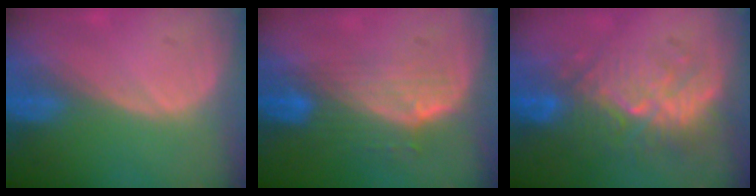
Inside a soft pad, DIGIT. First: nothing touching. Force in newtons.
{"total": 7.3, "press": 6.5, "slide": 3.3}
{"total": 9.4, "press": 9.0, "slide": 2.7}